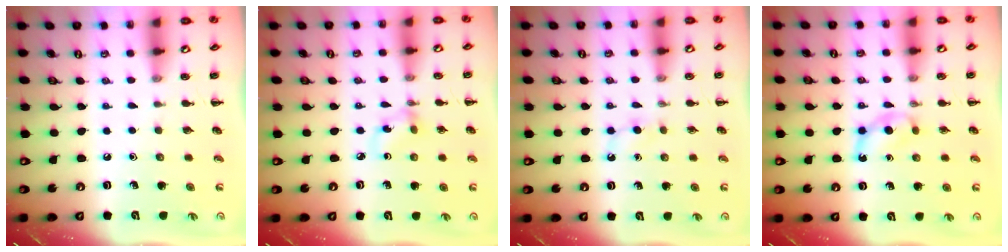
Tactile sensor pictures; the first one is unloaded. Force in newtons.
{"total": 2.9, "press": 2.8, "slide": 0.9}
{"total": 3.1, "press": 2.9, "slide": 1.3}
{"total": 4.8, "press": 4.3, "slide": 1.9}